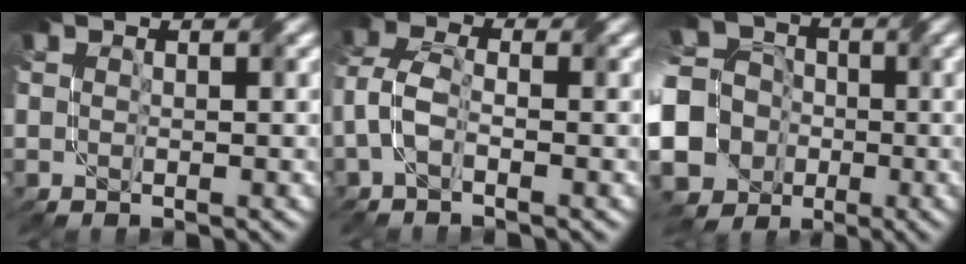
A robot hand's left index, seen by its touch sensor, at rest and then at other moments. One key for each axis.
{"total": 3.0, "fx": -1.4, "fy": 1.5, "fz": 2.3, "tx": -0.057, "ty": 0.009, "tz": -0.039}
{"total": 18.3, "fx": -6.2, "fy": 16.2, "fz": 5.8, "tx": -0.173, "ty": -0.019, "tz": -0.147}